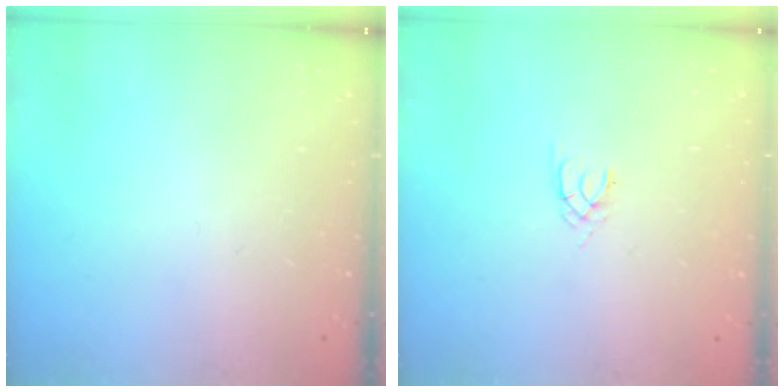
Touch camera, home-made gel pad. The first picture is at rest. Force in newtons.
{"total": 1.3, "press": 1.2, "slide": 0.3}